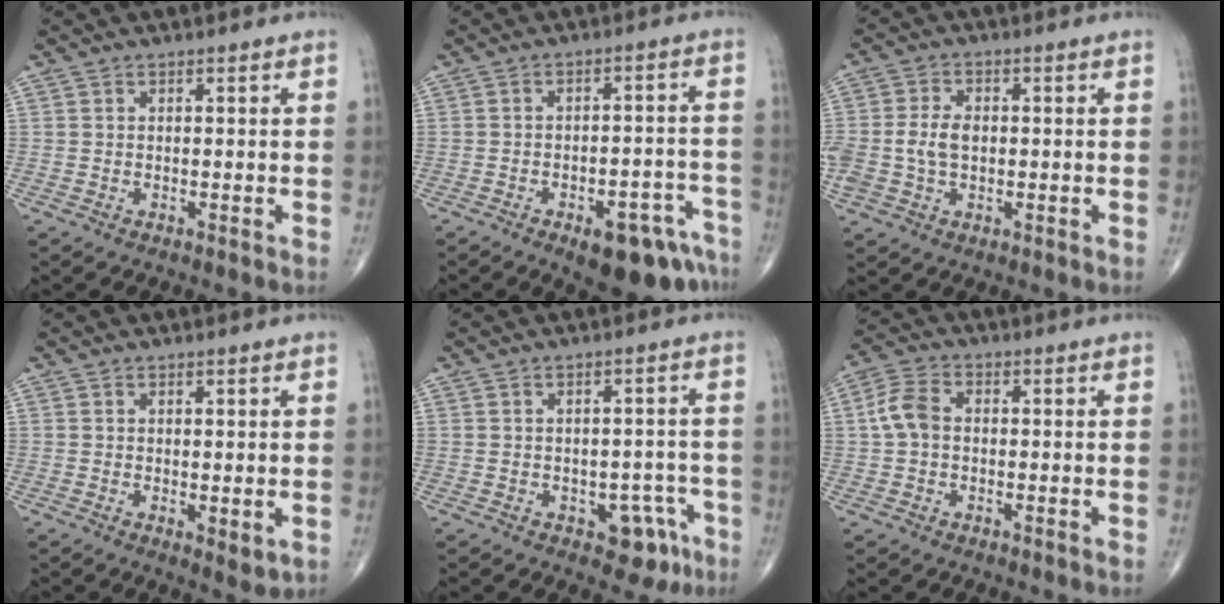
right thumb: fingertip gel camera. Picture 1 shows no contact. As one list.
[{"total": 11.9, "force": [-7.7, 4.8, 7.7], "torque": [-0.068, 0.056, -0.099]}, {"total": 6.7, "force": [-0.3, 4.6, 4.9], "torque": [-0.109, 0.011, -0.003]}, {"total": 2.8, "force": [-0.2, 1.0, 2.6], "torque": [-0.034, -0.012, 0.000]}, {"total": 6.2, "force": [-3.0, 3.9, 3.8], "torque": [-0.015, 0.023, -0.033]}, {"total": 5.8, "force": [0.1, 4.2, 4.0], "torque": [-0.082, 0.017, -0.005]}]